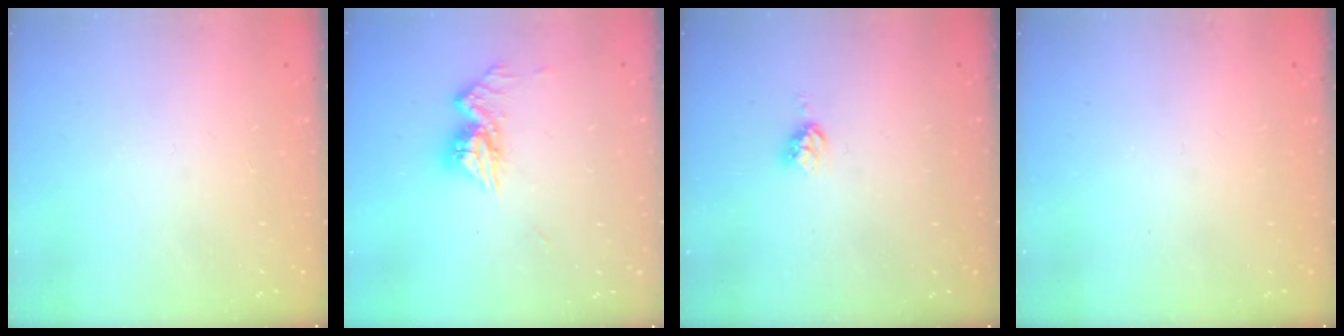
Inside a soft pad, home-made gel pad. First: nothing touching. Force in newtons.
{"total": 10.5, "press": 10.5, "slide": 1.0}
{"total": 4.3, "press": 4.3, "slide": 0.0}
{"total": 0.0}